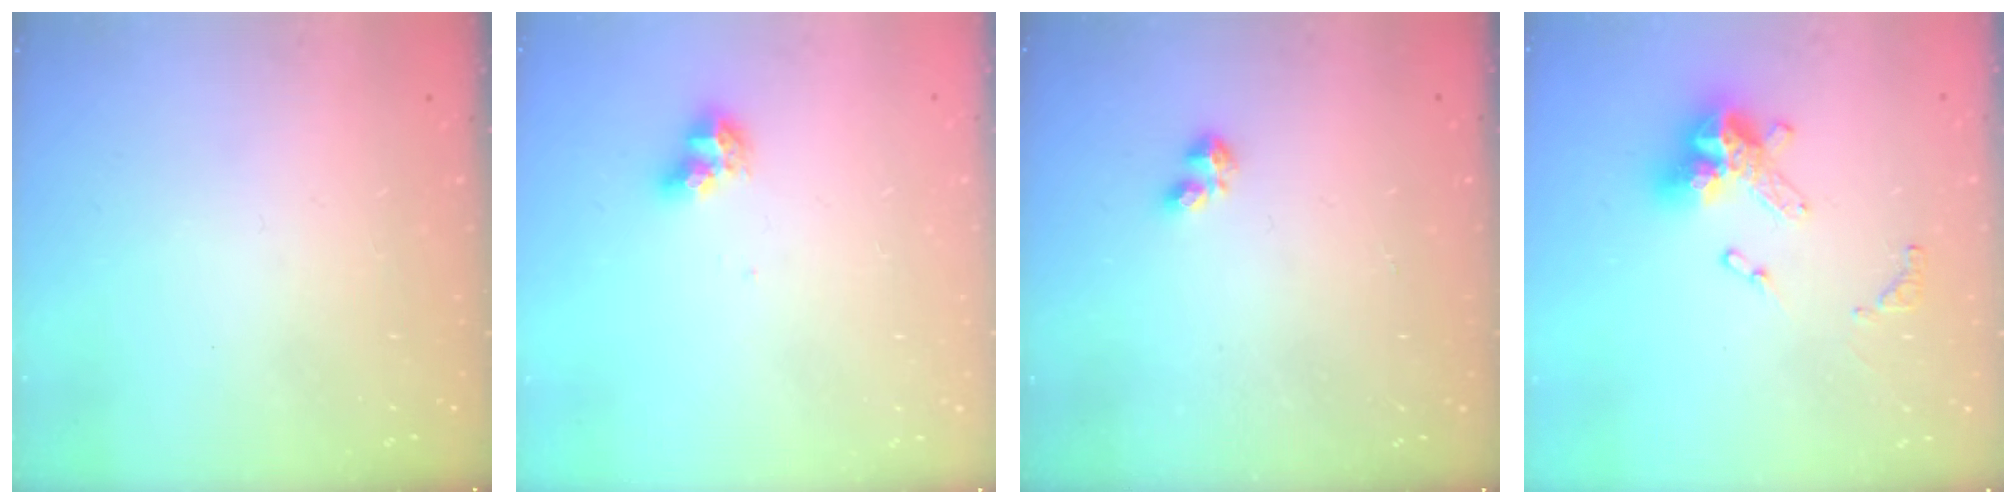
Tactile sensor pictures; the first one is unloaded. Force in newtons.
{"total": 7.1, "press": 7.1, "slide": 0.7}
{"total": 2.2, "press": 2.2, "slide": 0.4}
{"total": 13.1, "press": 13.0, "slide": 1.4}